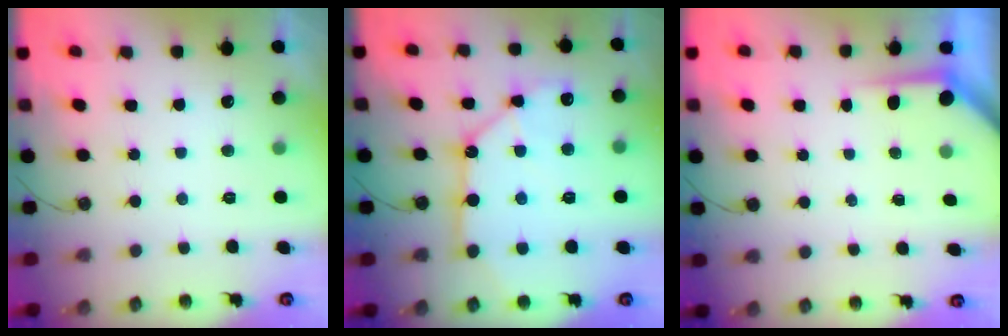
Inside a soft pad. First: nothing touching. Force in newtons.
{"total": 11.7, "press": 11.6, "slide": 1.5}
{"total": 3.7, "press": 3.7, "slide": 0.4}